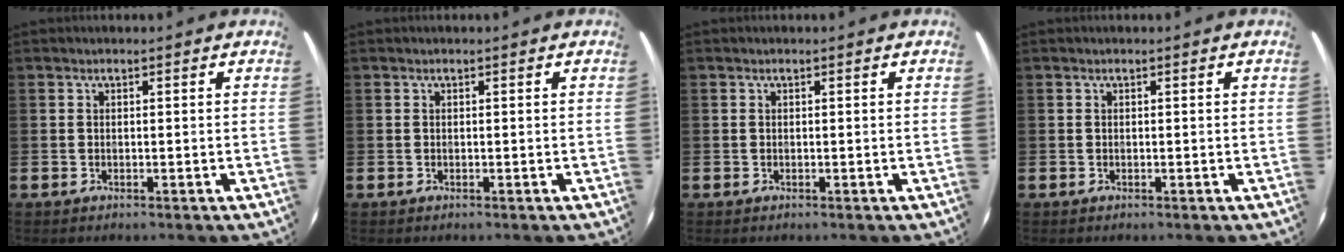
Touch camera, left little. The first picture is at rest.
{"total": 0.0}
{"total": 0.0}
{"total": 0.0}